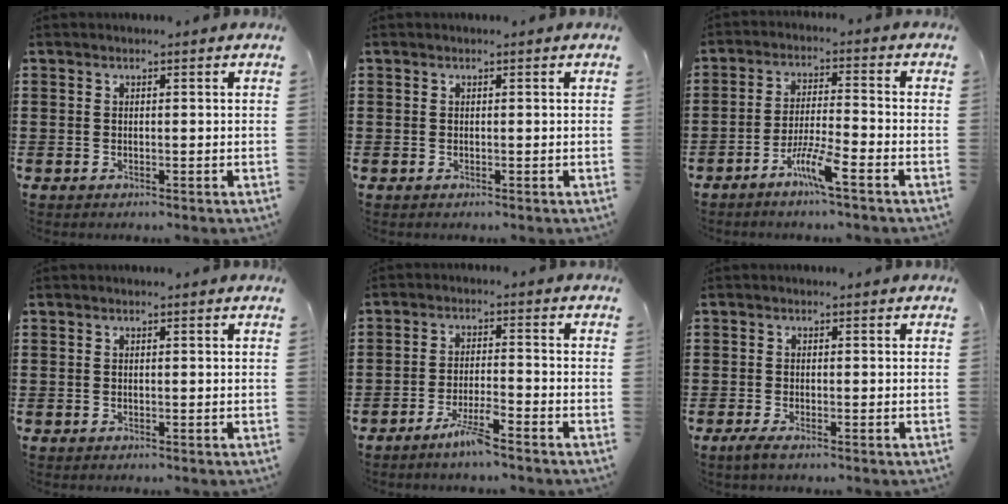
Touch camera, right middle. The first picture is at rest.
{"total": 0.0}
{"total": 6.0, "force": [-4.0, 0.5, 4.4], "torque": [-0.091, -0.005, -0.075]}
{"total": 0.0}
{"total": 4.5, "force": [-3.5, 0.2, 2.8], "torque": [-0.060, -0.003, -0.067]}
{"total": 1.6, "force": [-1.1, 0.3, 1.1], "torque": [-0.028, -0.004, -0.024]}